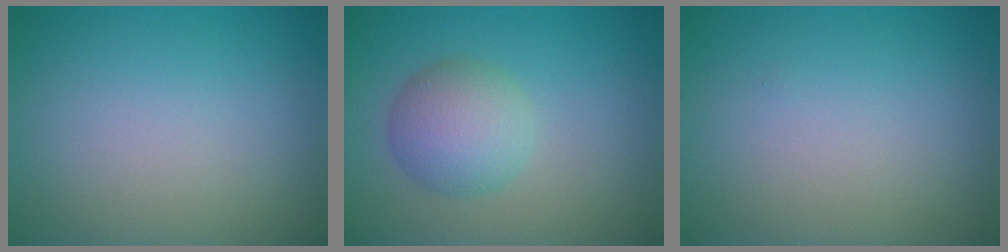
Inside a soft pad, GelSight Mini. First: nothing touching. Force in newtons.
{"total": 4.0, "press": 4.0, "slide": 0.1}
{"total": 0.0}